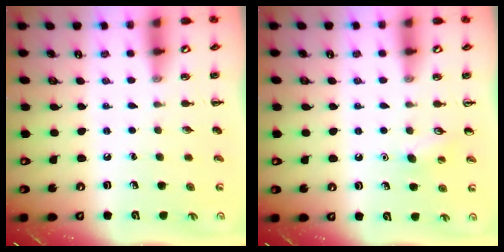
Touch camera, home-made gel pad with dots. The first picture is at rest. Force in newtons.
{"total": 5.8, "press": 5.6, "slide": 1.6}